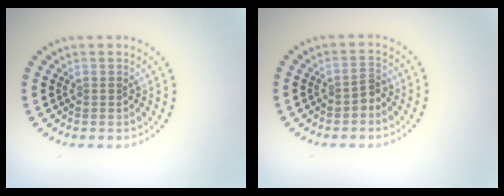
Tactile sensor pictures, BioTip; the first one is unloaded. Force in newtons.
{"total": 1.4, "press": 1.2, "slide": 0.7}